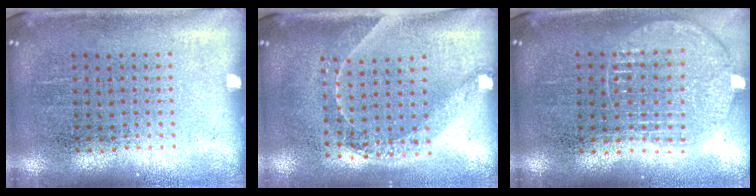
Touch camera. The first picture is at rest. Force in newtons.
{"total": 1.5, "press": 1.2, "slide": 0.9}
{"total": 1.1, "press": 1.1, "slide": 0.1}